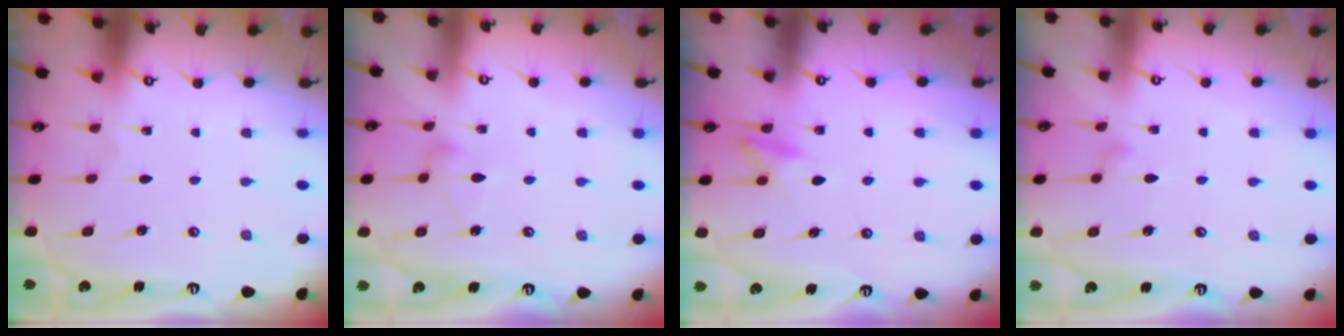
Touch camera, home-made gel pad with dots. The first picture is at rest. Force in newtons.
{"total": 6.5, "press": 6.5, "slide": 0.3}
{"total": 9.5, "press": 9.4, "slide": 1.4}
{"total": 7.9, "press": 7.9, "slide": 0.4}